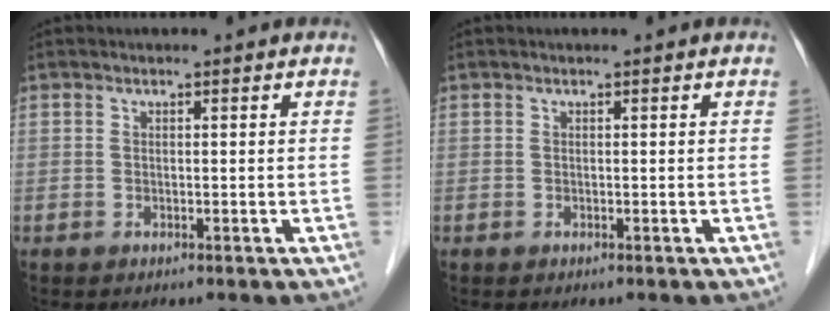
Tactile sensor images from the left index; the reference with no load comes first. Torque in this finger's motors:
{"motor_torque": [0.00, 0.00, 0.00, 0.00]}